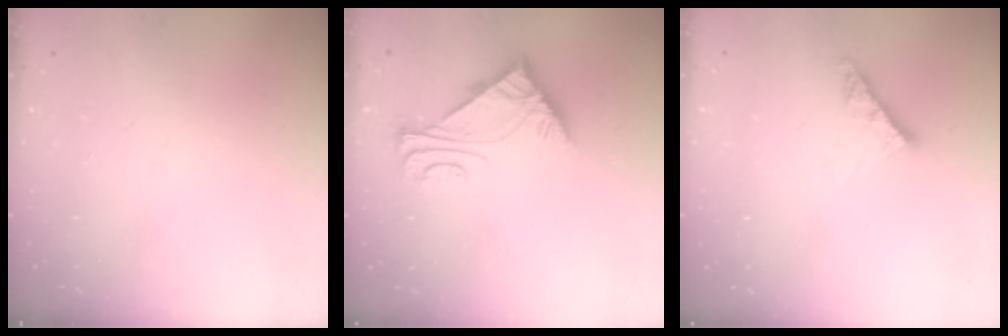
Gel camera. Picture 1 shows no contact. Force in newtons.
{"total": 5.7, "press": 5.7, "slide": 0.6}
{"total": 6.9, "press": 6.8, "slide": 0.7}